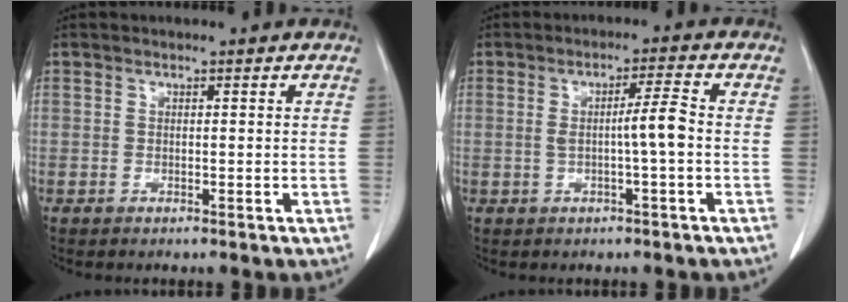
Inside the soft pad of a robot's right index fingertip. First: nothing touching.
{"total": 4.3, "force": [-0.4, -0.3, 4.3], "torque": [-0.072, 0.004, -0.006]}